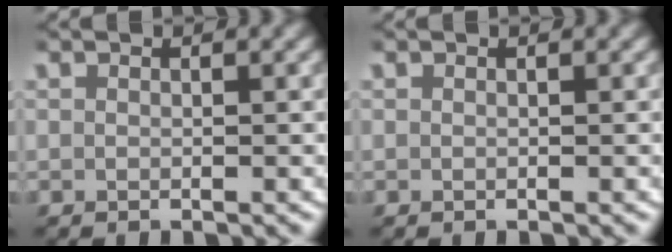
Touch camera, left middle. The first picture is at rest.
{"total": 0.0}